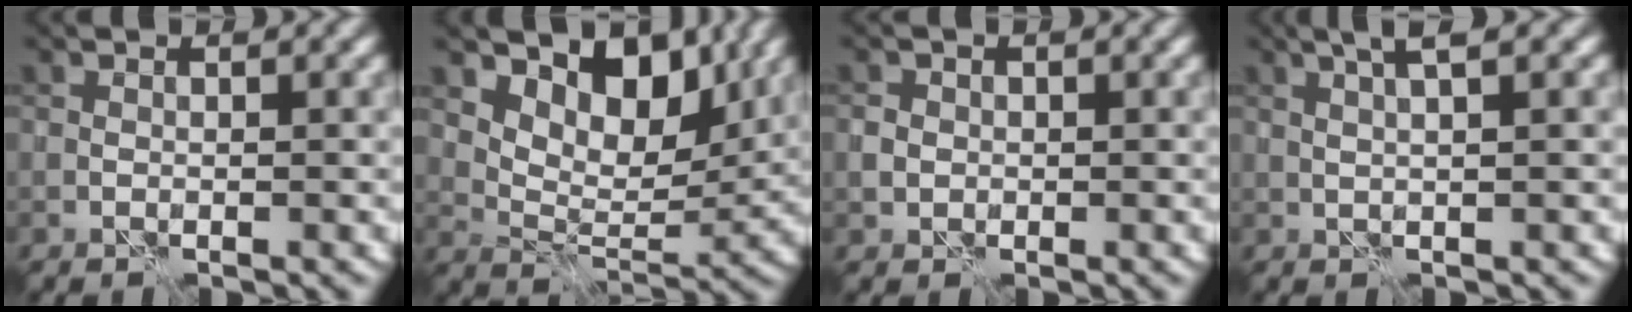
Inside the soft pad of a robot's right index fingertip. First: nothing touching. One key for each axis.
{"total": 7.8, "fx": 4.9, "fy": 4.0, "fz": 4.7, "tx": -0.068, "ty": -0.012, "tz": 0.079}
{"total": 1.2, "fx": 0.0, "fy": 1.2, "fz": 0.3, "tx": -0.006, "ty": -0.002, "tz": -0.003}
{"total": 2.7, "fx": 1.5, "fy": 0.3, "fz": 2.2, "tx": -0.029, "ty": -0.001, "tz": 0.018}